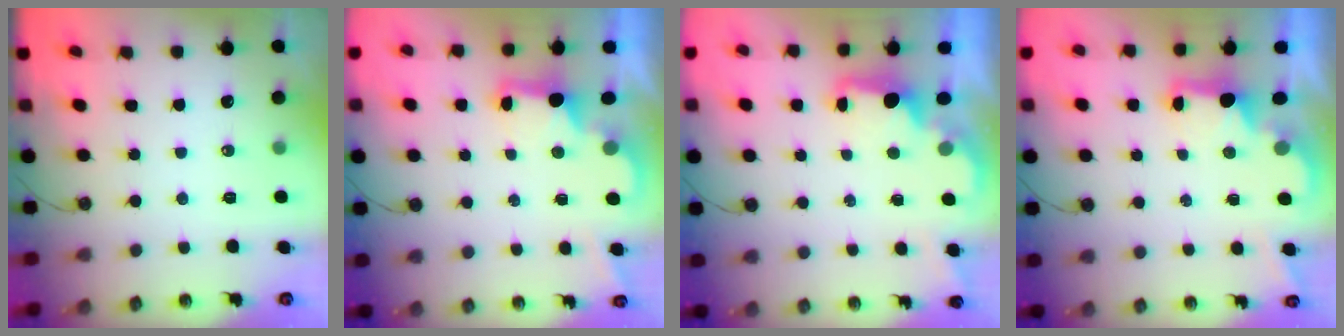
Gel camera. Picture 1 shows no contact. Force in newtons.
{"total": 2.2, "press": 2.1, "slide": 0.7}
{"total": 2.1, "press": 2.0, "slide": 0.8}
{"total": 2.2, "press": 2.1, "slide": 0.7}